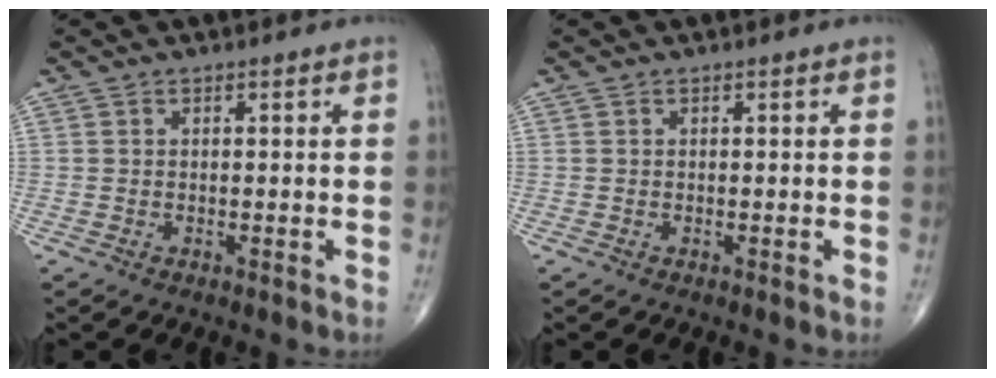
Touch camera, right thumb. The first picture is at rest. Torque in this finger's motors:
{"motor_torque": [0.00, 0.00, 0.00, 0.00, 0.00]}